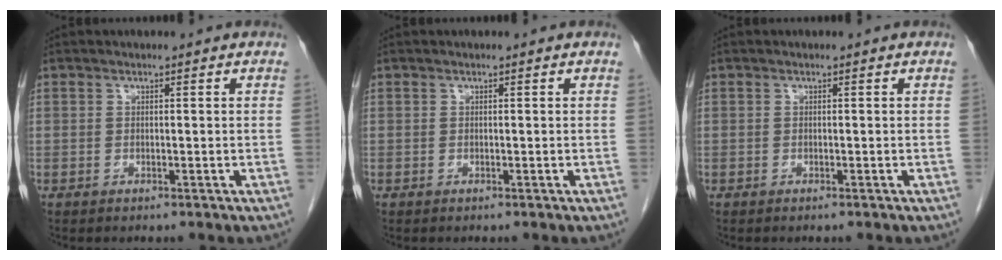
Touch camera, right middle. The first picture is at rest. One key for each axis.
{"total": 0.0}
{"total": 0.0}